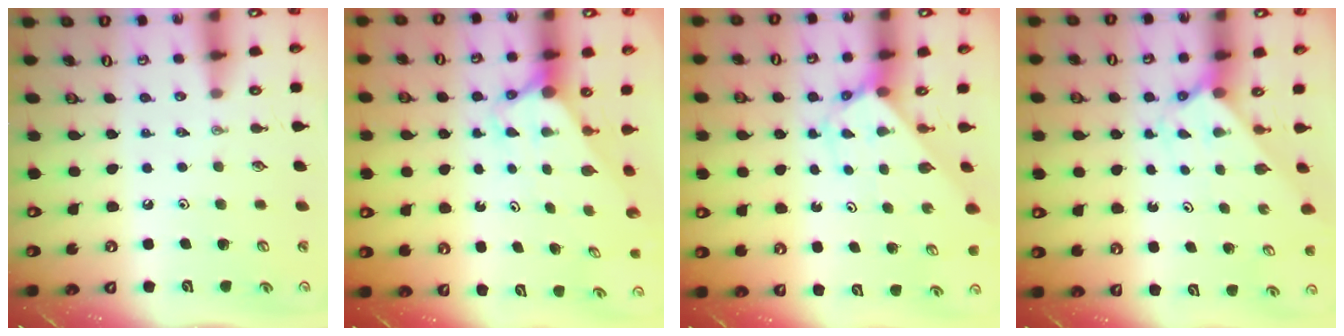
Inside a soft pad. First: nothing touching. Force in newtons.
{"total": 2.6, "press": 2.6, "slide": 0.1}
{"total": 2.9, "press": 2.9, "slide": 0.2}
{"total": 2.2, "press": 2.2, "slide": 0.2}